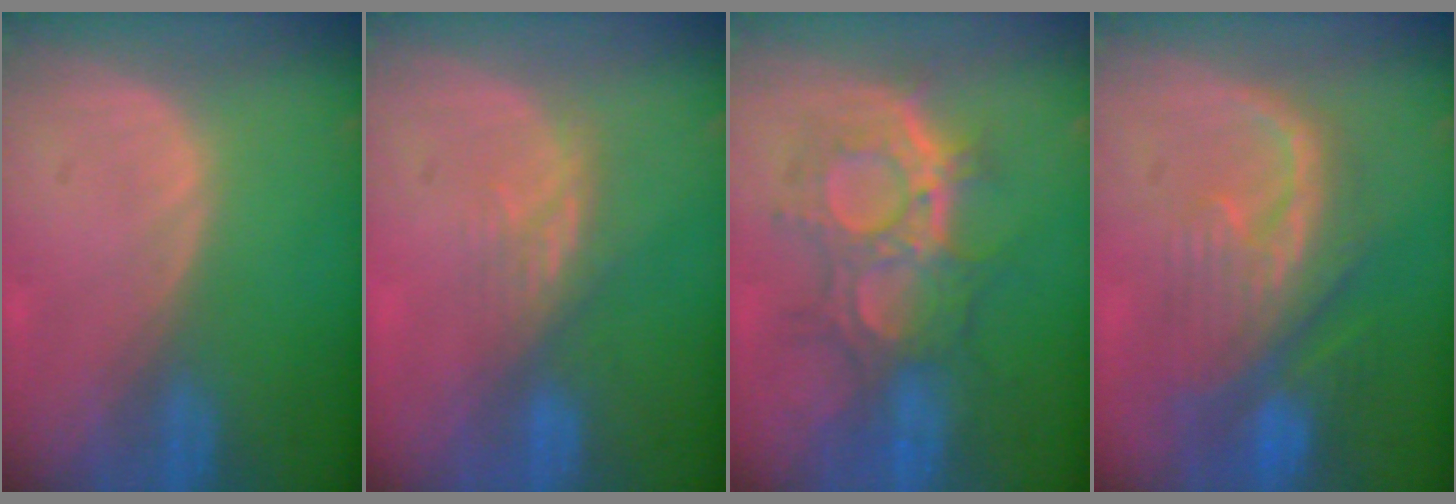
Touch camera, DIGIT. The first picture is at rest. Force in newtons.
{"total": 3.7, "press": 3.4, "slide": 1.5}
{"total": 9.5, "press": 9.3, "slide": 2.0}
{"total": 10.3, "press": 9.1, "slide": 4.7}